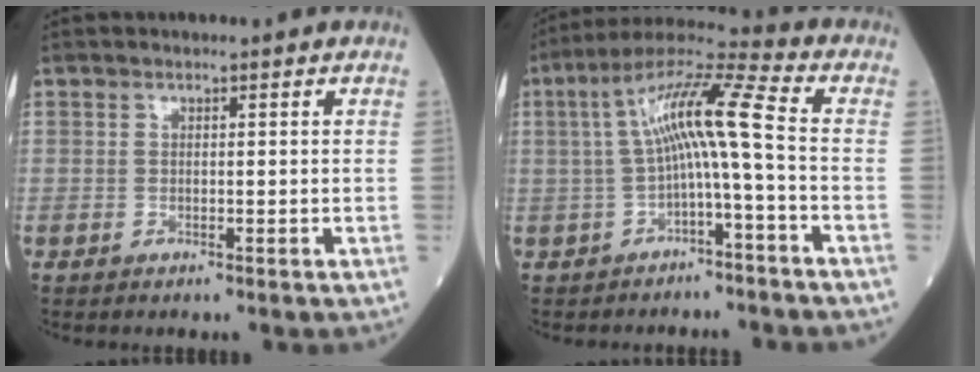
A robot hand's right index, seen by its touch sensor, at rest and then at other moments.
{"total": 10.2, "force": [-0.6, 0.3, 10.1], "torque": [-0.184, 0.039, -0.014]}